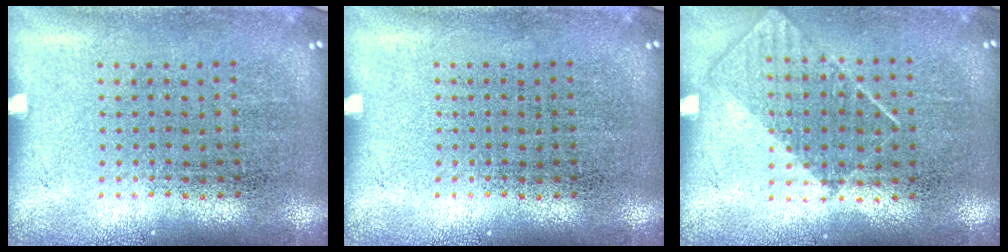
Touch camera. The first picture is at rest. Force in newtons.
{"total": 0.0}
{"total": 0.8, "press": 0.7, "slide": 0.4}